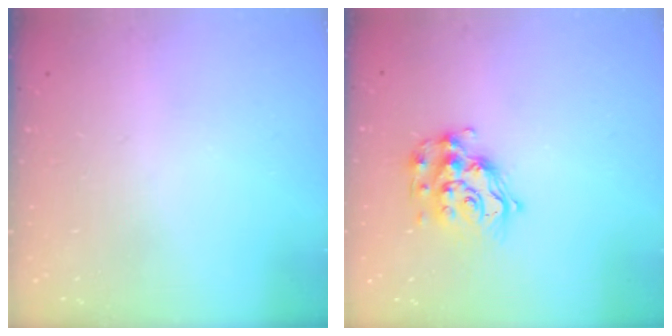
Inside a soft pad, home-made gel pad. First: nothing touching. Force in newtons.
{"total": 14.2, "press": 14.2, "slide": 1.0}